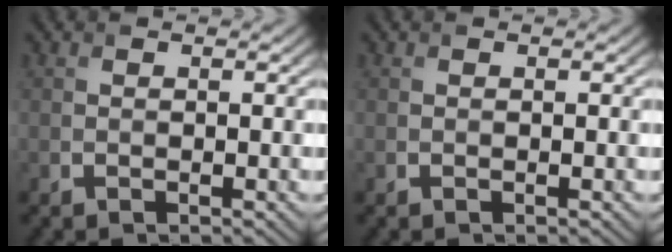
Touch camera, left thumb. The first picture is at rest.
{"total": 0.0}